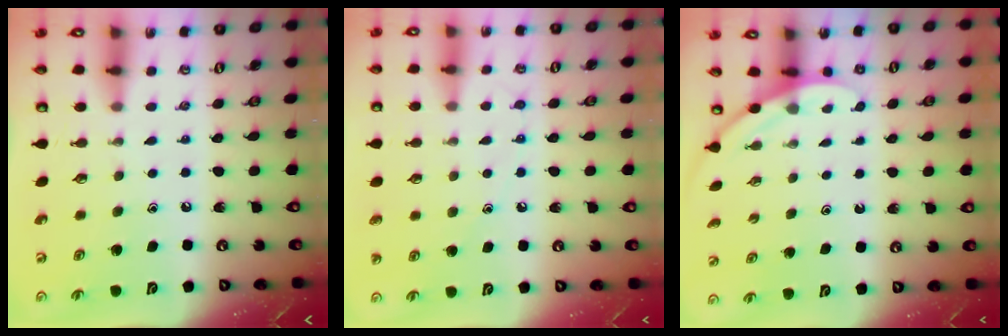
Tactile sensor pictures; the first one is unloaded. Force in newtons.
{"total": 6.7, "press": 6.7, "slide": 0.6}
{"total": 2.8, "press": 2.8, "slide": 0.1}